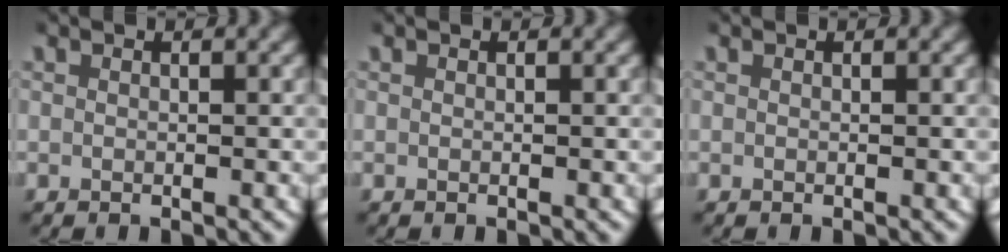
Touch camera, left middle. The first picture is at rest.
{"total": 0.0}
{"total": 0.0}